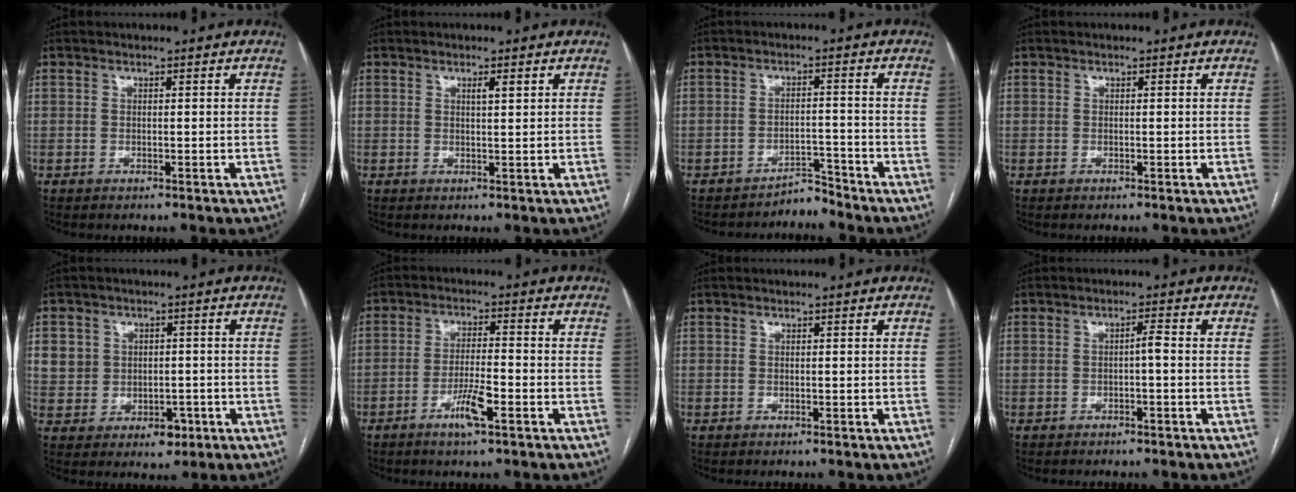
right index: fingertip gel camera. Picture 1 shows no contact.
{"total": 1.4, "force": [0.8, 0.0, 1.2], "torque": [-0.021, -0.001, 0.013]}
{"total": 2.8, "force": [-2.7, 0.1, -0.9], "torque": [0.029, 0.002, -0.042]}
{"total": 0.0}
{"total": 6.9, "force": [-0.3, 6.4, 2.7], "torque": [-0.029, 0.019, 0.012]}
{"total": 5.8, "force": [-2.6, 0.9, 5.1], "torque": [-0.097, -0.003, -0.047]}
{"total": 0.0}
{"total": 1.5, "force": [-0.3, 0.1, 1.5], "torque": [-0.021, 0.004, -0.006]}